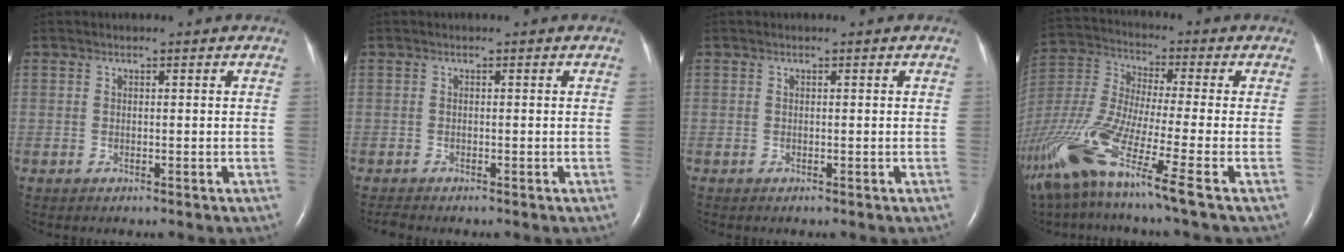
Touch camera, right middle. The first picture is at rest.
{"total": 0.8, "force": [-0.7, -0.1, 0.2], "torque": [-0.011, -0.006, -0.014]}
{"total": 0.0}
{"total": 19.5, "force": [-11.6, 0.3, 15.6], "torque": [-0.374, -0.061, -0.227]}